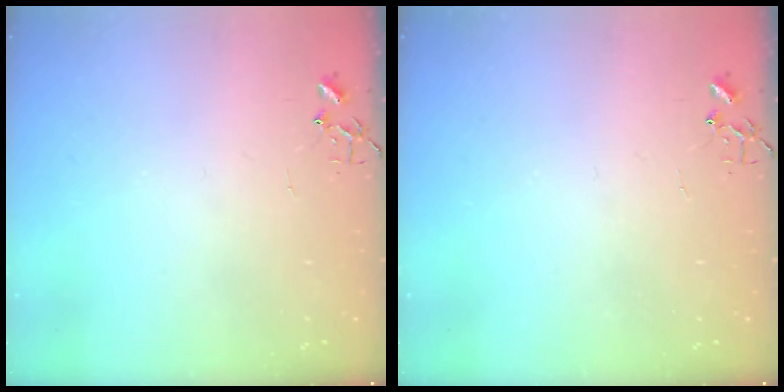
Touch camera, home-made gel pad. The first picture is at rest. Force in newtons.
{"total": 0.0}